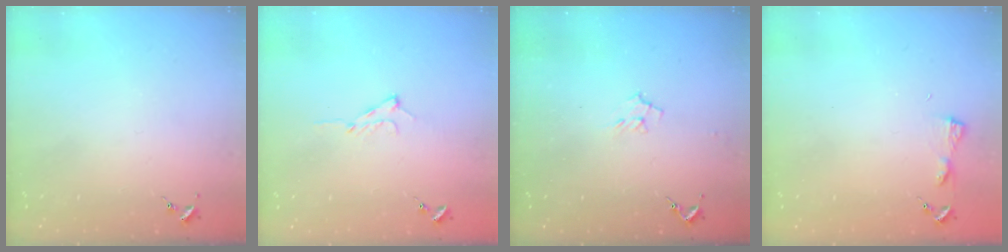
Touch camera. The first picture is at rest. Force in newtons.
{"total": 7.4, "press": 7.3, "slide": 0.8}
{"total": 6.2, "press": 6.1, "slide": 0.9}
{"total": 3.2, "press": 3.1, "slide": 0.3}